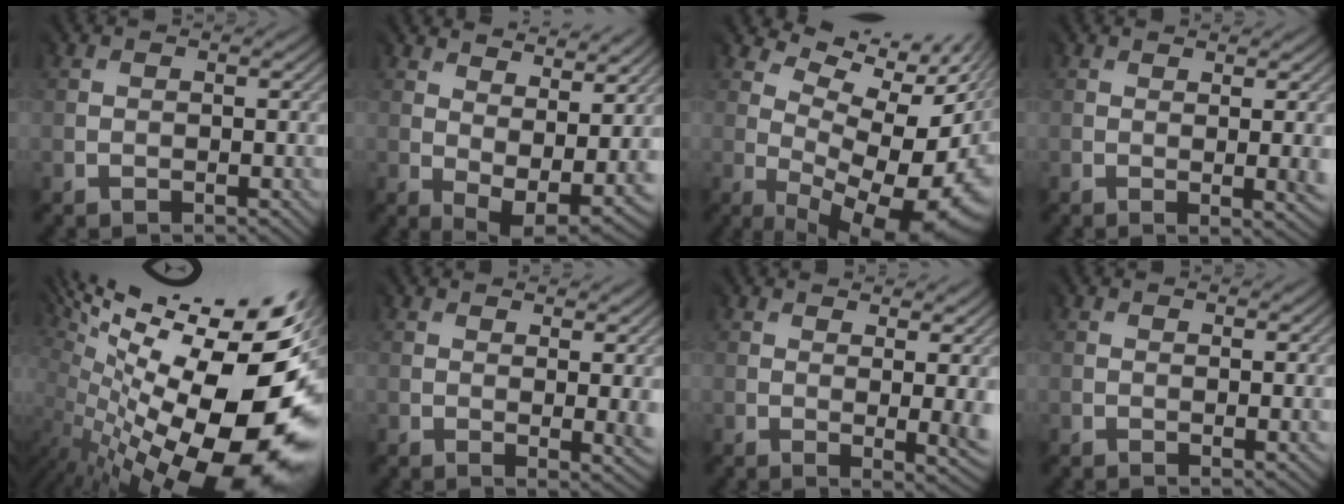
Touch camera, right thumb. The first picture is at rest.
{"total": 9.2, "force": [5.2, 4.0, 6.5], "torque": [-0.097, -0.006, 0.092]}
{"total": 14.0, "force": [-0.3, 5.1, 13.0], "torque": [-0.165, -0.013, 0.036]}
{"total": 3.8, "force": [0.7, 0.9, 3.6], "torque": [-0.046, 0.001, 0.010]}
{"total": 17.4, "force": [-0.8, 7.0, 15.9], "torque": [-0.239, -0.006, 0.003]}
{"total": 5.9, "force": [1.9, 2.1, 5.2], "torque": [-0.063, 0.007, 0.031]}
{"total": 7.2, "force": [1.7, 2.6, 6.5], "torque": [-0.071, 0.011, 0.030]}
{"total": 1.6, "force": [0.5, 0.2, 1.5], "torque": [-0.030, -0.001, 0.008]}